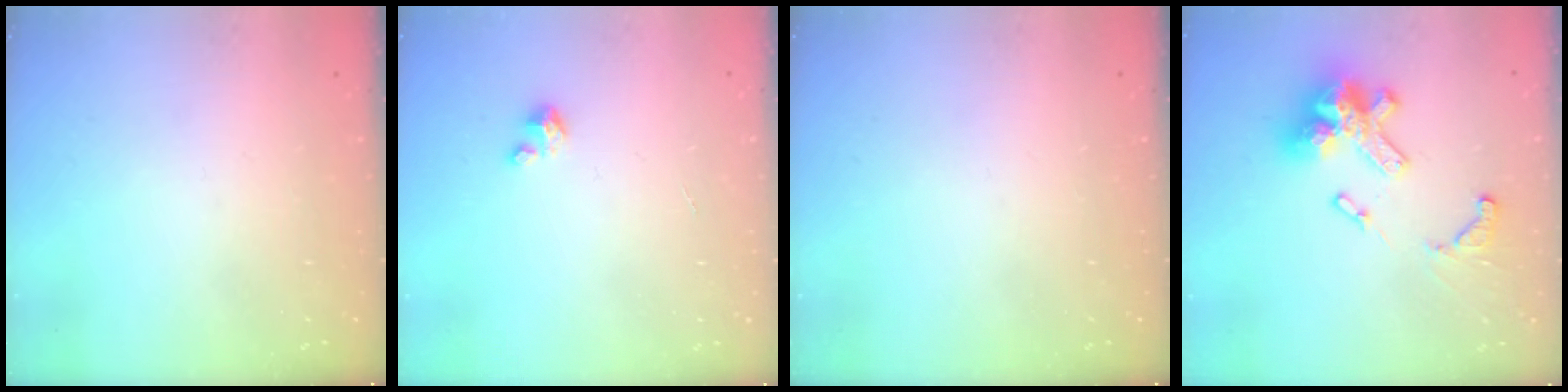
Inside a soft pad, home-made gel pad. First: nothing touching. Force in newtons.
{"total": 2.7, "press": 2.7, "slide": 0.1}
{"total": 0.0}
{"total": 17.8, "press": 17.7, "slide": 1.9}